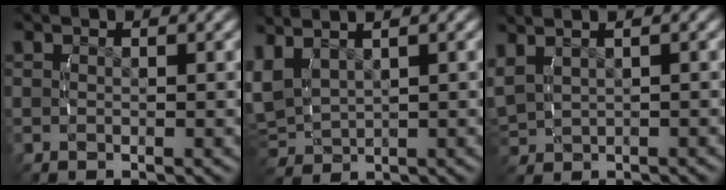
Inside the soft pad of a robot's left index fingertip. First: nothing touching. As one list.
[{"total": 5.7, "force": [1.2, 4.7, 2.9], "torque": [-0.099, -0.017, 0.030]}, {"total": 3.9, "force": [1.4, 2.8, 2.3], "torque": [-0.056, 0.011, 0.026]}]